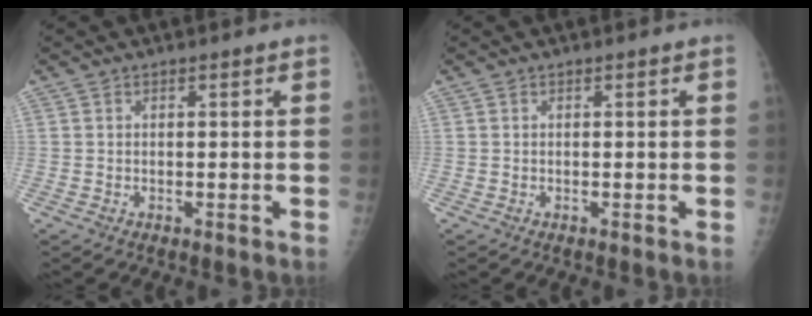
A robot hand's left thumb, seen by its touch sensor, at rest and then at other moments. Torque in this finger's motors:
{"motor_torque": [0.00, 0.00, 0.00, 0.00, 0.00]}